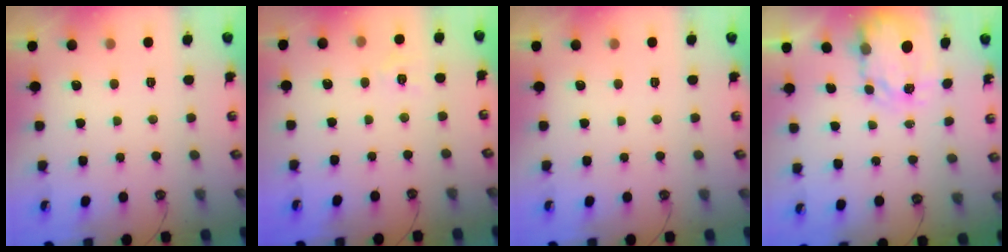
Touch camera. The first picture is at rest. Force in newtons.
{"total": 5.7, "press": 5.6, "slide": 0.7}
{"total": 0.0}
{"total": 4.1, "press": 4.1, "slide": 0.3}